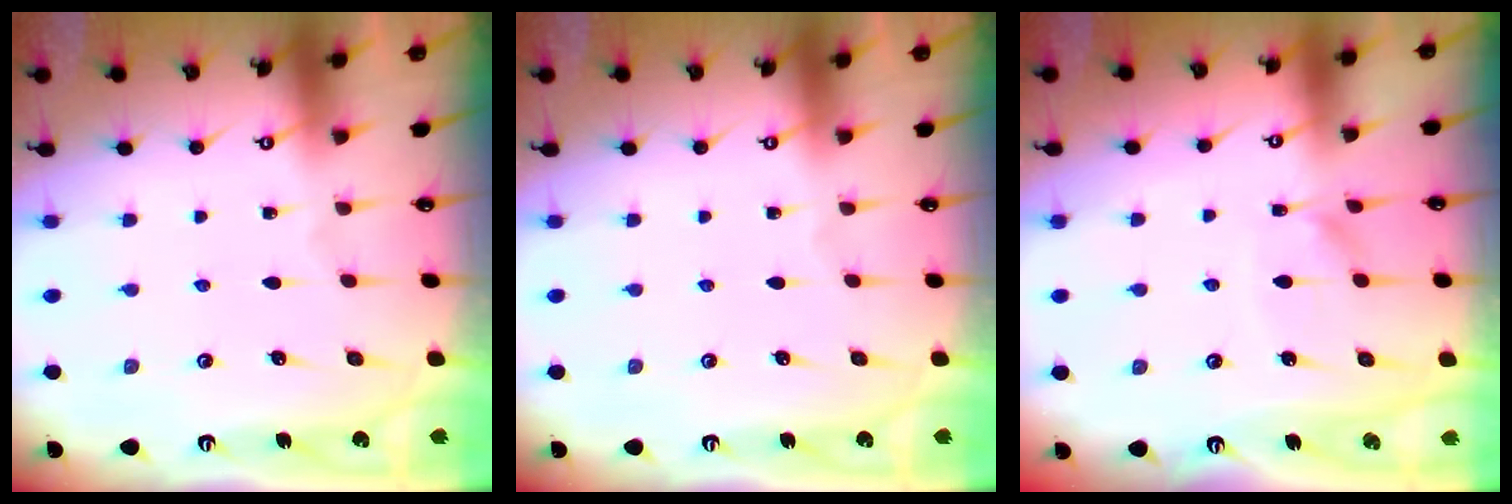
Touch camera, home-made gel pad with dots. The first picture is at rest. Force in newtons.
{"total": 0.0}
{"total": 7.5, "press": 7.5, "slide": 0.6}